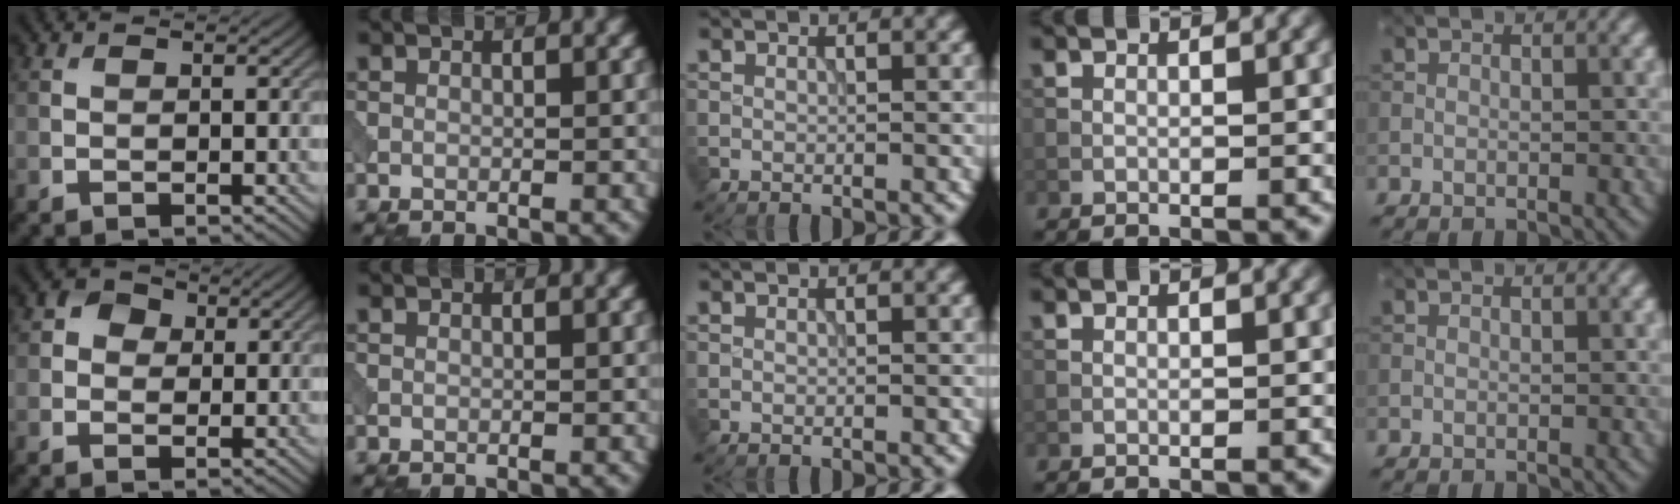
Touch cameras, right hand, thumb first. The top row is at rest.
{"thumb": {"total": 2.8, "force": [0.6, 2.4, 1.3], "torque": [-0.022, 0.004, 0.002]}}